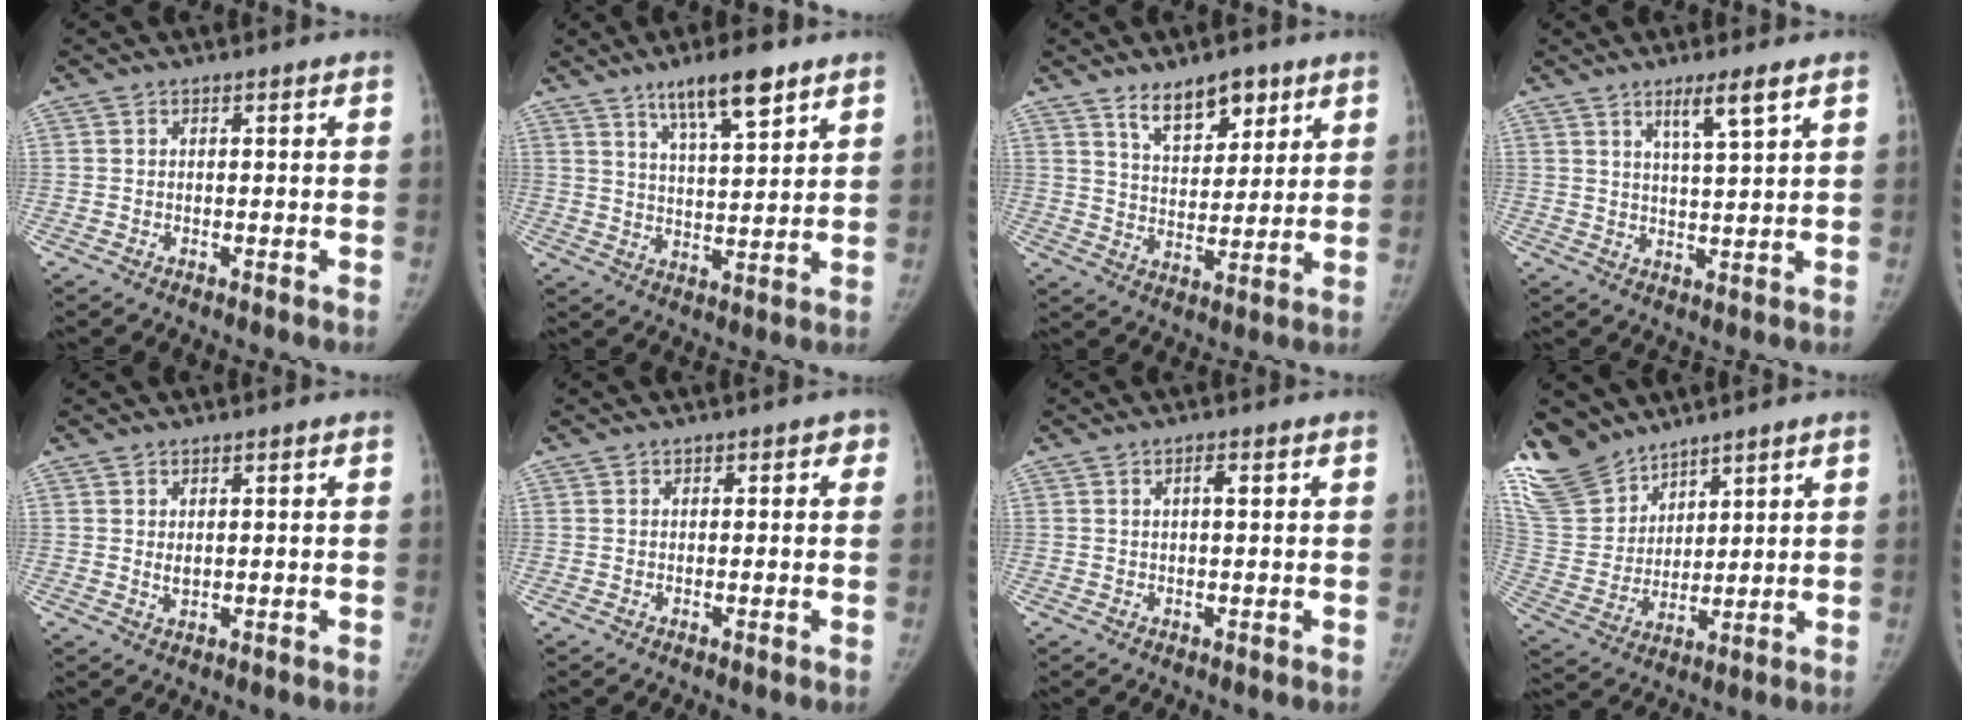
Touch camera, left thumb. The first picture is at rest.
{"total": 9.8, "force": [6.6, 2.2, 6.9], "torque": [-0.104, -0.035, 0.115]}
{"total": 9.2, "force": [6.1, 4.5, 5.2], "torque": [-0.049, -0.045, 0.106]}
{"total": 5.3, "force": [3.3, 0.2, 4.2], "torque": [-0.072, -0.027, 0.060]}
{"total": 1.5, "force": [0.4, 0.9, 1.1], "torque": [-0.015, -0.006, 0.009]}
{"total": 1.4, "force": [0.5, 1.2, 0.6], "torque": [0.015, 0.003, -0.001]}
{"total": 1.7, "force": [0.5, 0.5, 1.5], "torque": [-0.026, 0.002, 0.008]}
{"total": 14.1, "force": [11.5, 7.4, 3.6], "torque": [-0.060, -0.047, 0.247]}